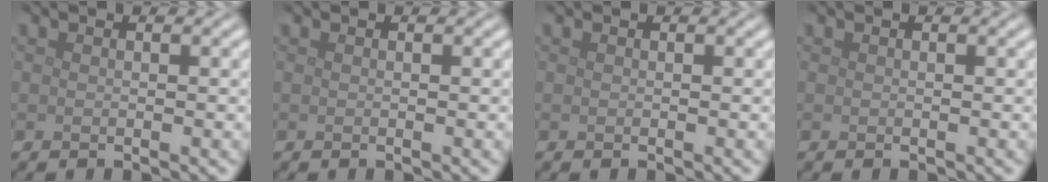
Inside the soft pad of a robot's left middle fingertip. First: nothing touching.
{"total": 0.0}
{"total": 0.0}
{"total": 0.0}